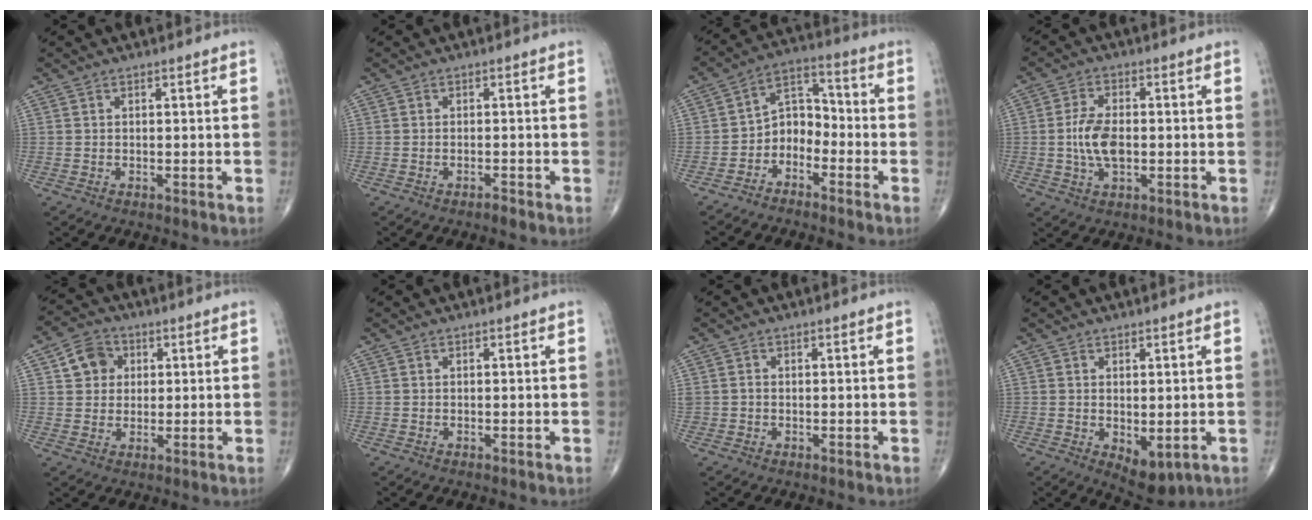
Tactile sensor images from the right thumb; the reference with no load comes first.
{"total": 1.1, "force": [-0.9, 0.2, 0.6], "torque": [-0.015, 0.004, -0.017]}
{"total": 7.1, "force": [-3.4, 5.1, 3.7], "torque": [-0.036, 0.056, -0.076]}
{"total": 7.6, "force": [-0.6, 4.1, 6.4], "torque": [-0.123, 0.003, -0.013]}
{"total": 6.7, "force": [1.9, 5.8, 2.7], "torque": [-0.020, 0.001, 0.027]}
{"total": 0.0}
{"total": 1.0, "force": [-0.1, 0.9, 0.4], "torque": [-0.002, 0.003, 0.000]}
{"total": 6.1, "force": [-1.3, 3.1, 5.0], "torque": [-0.058, -0.008, -0.003]}